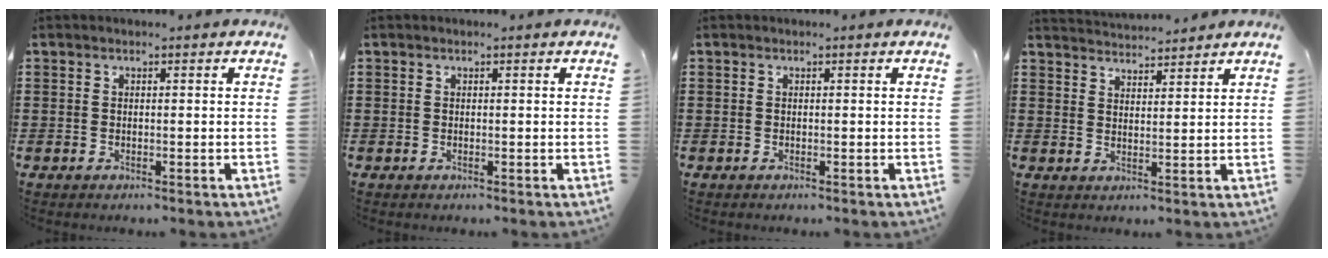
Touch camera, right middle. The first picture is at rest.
{"total": 0.0}
{"total": 0.0}
{"total": 3.1, "force": [3.1, 0.0, -0.3], "torque": [-0.004, -0.011, 0.058]}